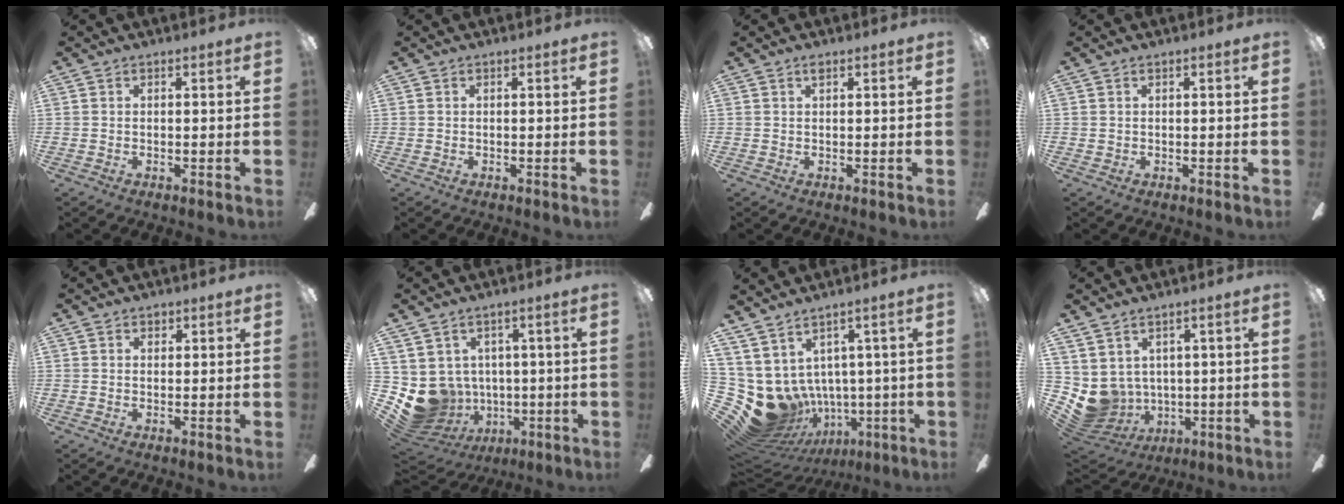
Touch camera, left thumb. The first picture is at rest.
{"total": 0.0}
{"total": 1.0, "force": [0.7, 0.3, 0.7], "torque": [-0.007, 0.001, 0.010]}
{"total": 0.0}
{"total": 1.0, "force": [0.7, 0.7, 0.3], "torque": [0.002, 0.000, 0.010]}
{"total": 9.8, "force": [-1.4, 9.2, 3.2], "torque": [-0.103, -0.007, -0.011]}
{"total": 10.9, "force": [0.0, 9.6, 5.0], "torque": [-0.169, -0.035, 0.019]}
{"total": 6.4, "force": [1.2, 6.1, 1.5], "torque": [-0.082, -0.025, 0.029]}